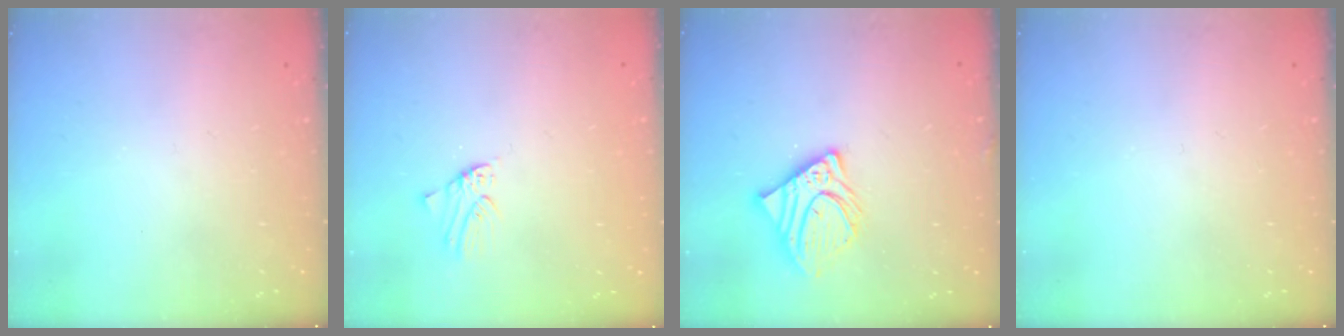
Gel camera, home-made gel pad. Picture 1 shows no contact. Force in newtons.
{"total": 0.0}
{"total": 12.7, "press": 12.5, "slide": 2.0}
{"total": 0.0}